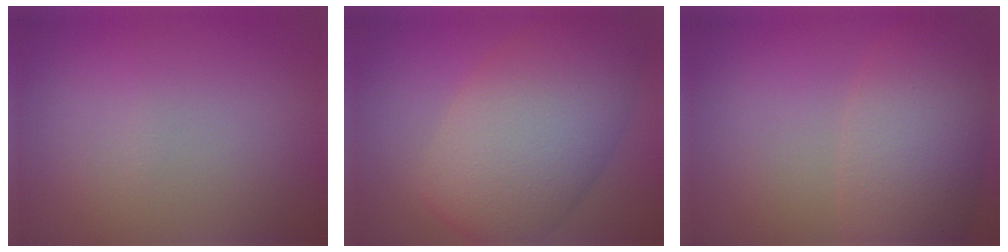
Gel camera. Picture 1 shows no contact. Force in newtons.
{"total": 9.9, "press": 9.9, "slide": 0.4}
{"total": 6.8, "press": 6.7, "slide": 0.6}